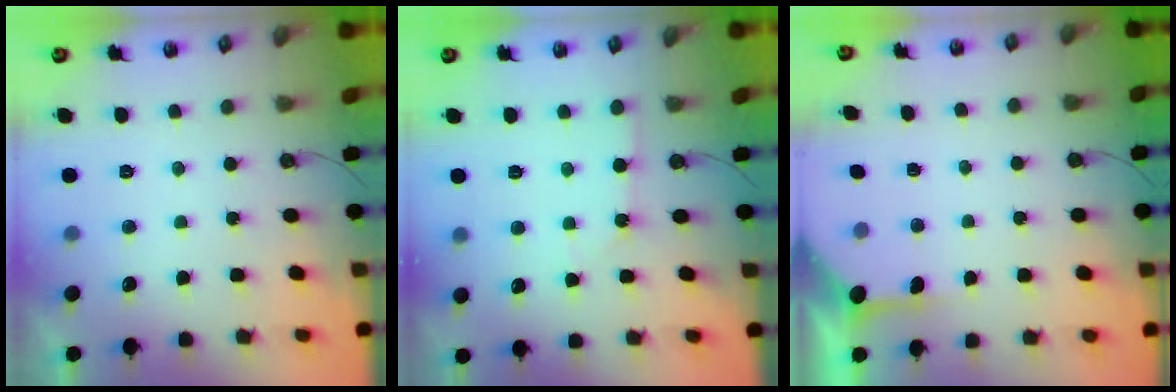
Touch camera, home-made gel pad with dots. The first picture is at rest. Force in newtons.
{"total": 2.1, "press": 2.1, "slide": 0.2}
{"total": 4.2, "press": 4.2, "slide": 0.4}